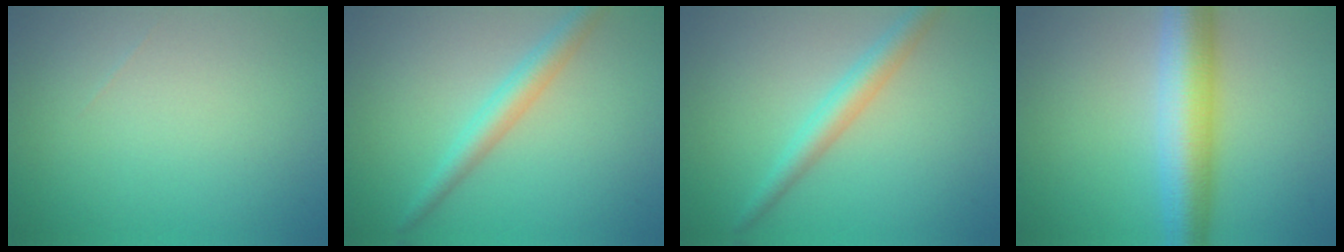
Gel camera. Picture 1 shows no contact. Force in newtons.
{"total": 2.9, "press": 2.9, "slide": 0.0}
{"total": 2.9, "press": 2.9, "slide": 0.0}
{"total": 7.1, "press": 7.1, "slide": 0.0}